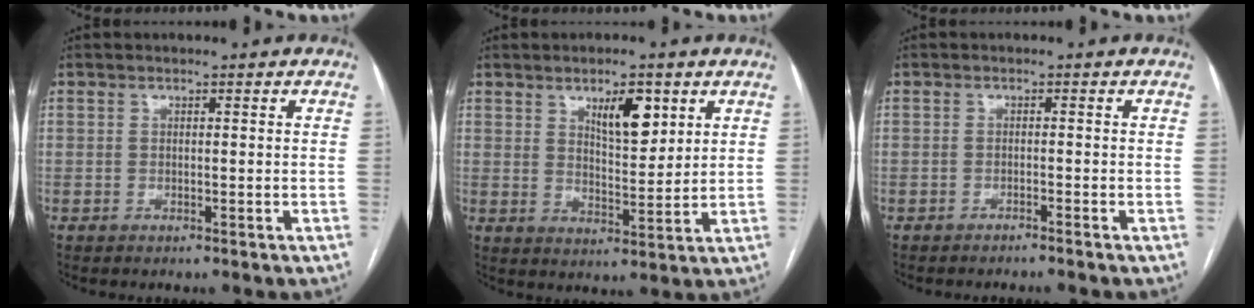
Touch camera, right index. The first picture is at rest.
{"total": 6.9, "force": [3.6, 2.3, 5.4], "torque": [-0.090, -0.003, 0.062]}
{"total": 1.8, "force": [-1.6, -0.5, 0.6], "torque": [-0.006, 0.003, -0.023]}